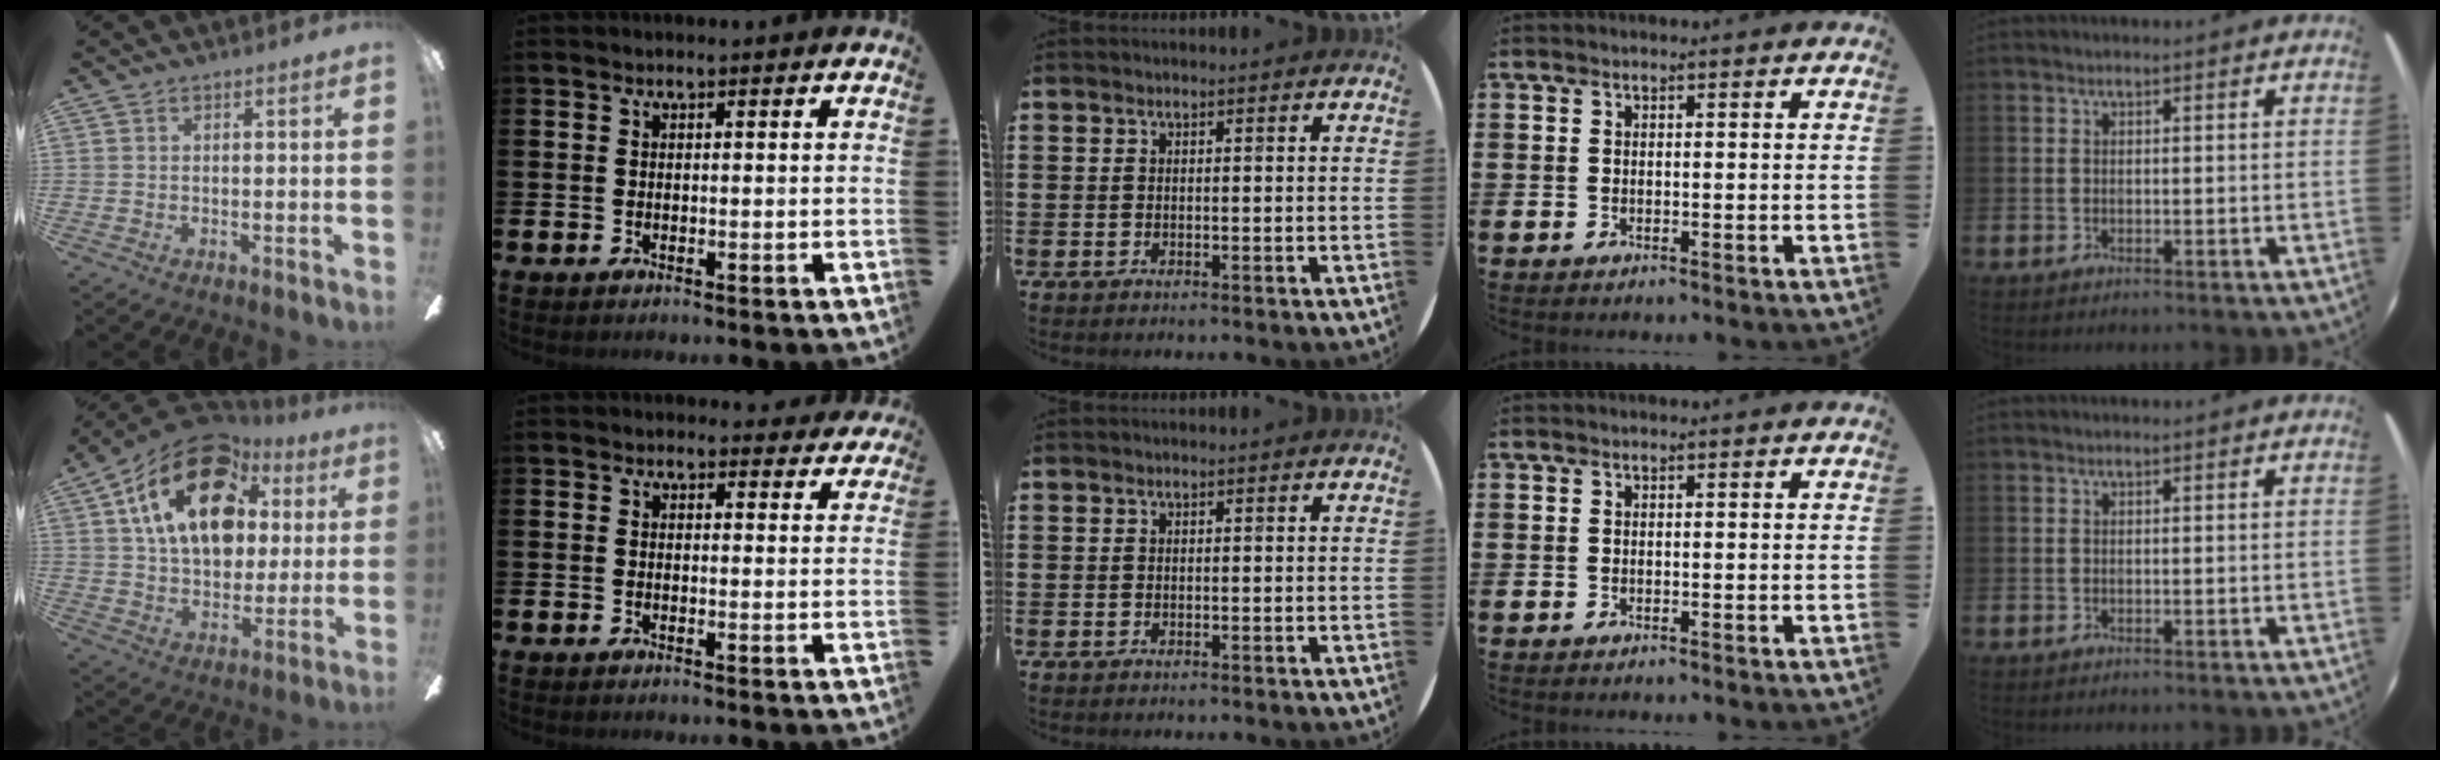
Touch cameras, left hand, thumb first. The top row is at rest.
{"thumb": {"total": 23.1, "force": [9.7, 14.2, 15.4], "torque": [-0.264, -0.027, 0.166]}, "index": {"total": 1.8, "force": [1.6, 0.8, 0.1], "torque": [0.011, -0.006, 0.024]}}